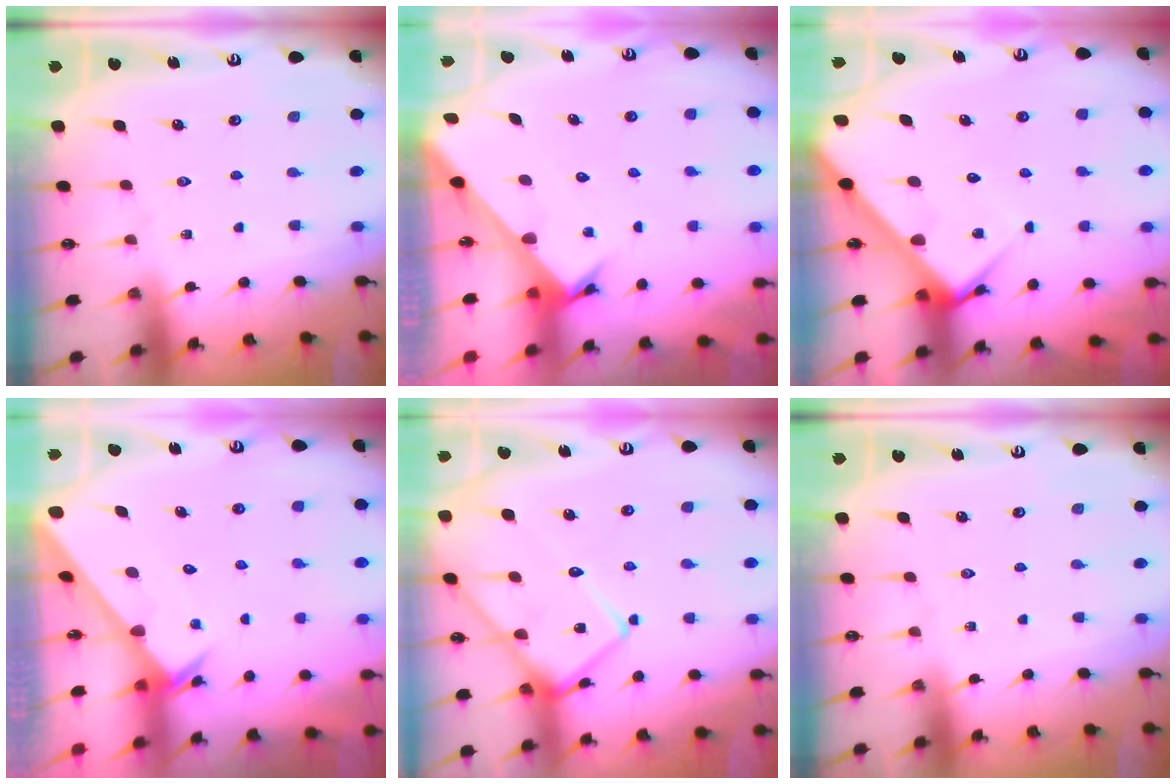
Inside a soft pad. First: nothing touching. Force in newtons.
{"total": 2.6, "press": 2.6, "slide": 0.2}
{"total": 6.1, "press": 6.1, "slide": 0.6}
{"total": 2.0, "press": 2.0, "slide": 0.1}
{"total": 15.8, "press": 15.7, "slide": 1.8}
{"total": 0.0}